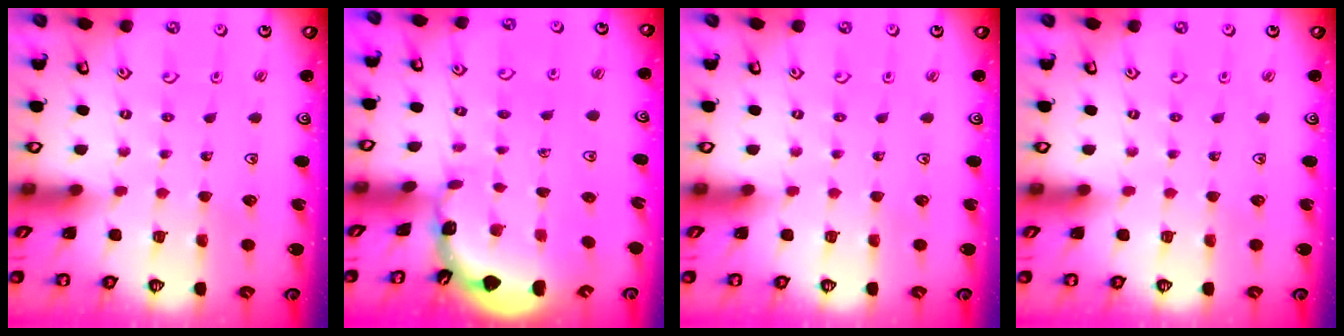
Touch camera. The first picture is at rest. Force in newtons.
{"total": 1.6, "press": 1.6, "slide": 0.1}
{"total": 0.0}
{"total": 0.0}